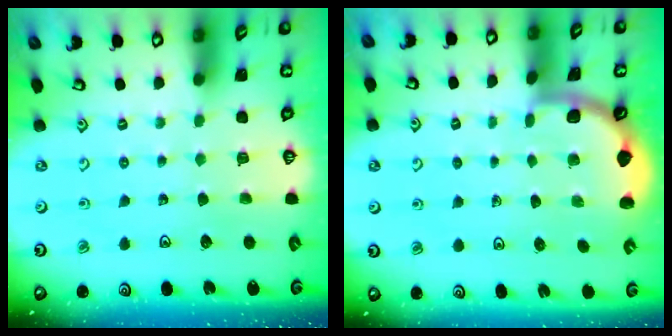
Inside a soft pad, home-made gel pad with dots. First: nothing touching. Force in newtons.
{"total": 1.9, "press": 1.9, "slide": 0.0}